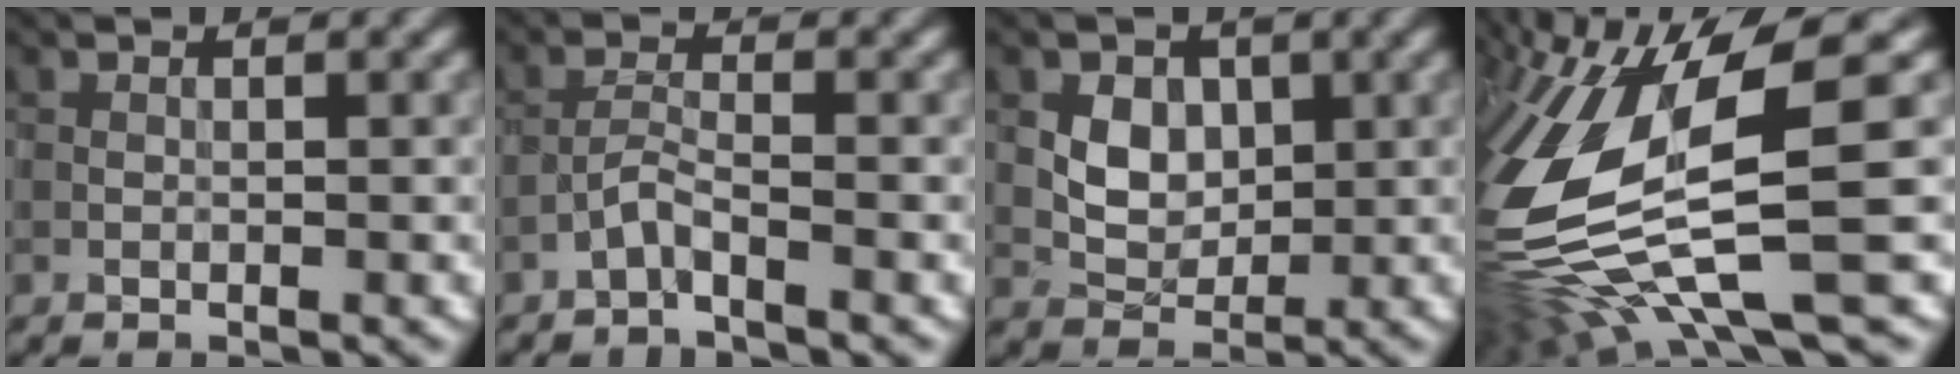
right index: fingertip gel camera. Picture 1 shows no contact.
{"total": 1.6, "force": [-1.3, 0.0, 0.8], "torque": [-0.017, 0.010, -0.034]}
{"total": 2.9, "force": [0.9, 2.4, 1.5], "torque": [-0.024, 0.000, 0.015]}
{"total": 14.0, "force": [-2.0, 4.2, 13.2], "torque": [-0.295, -0.024, -0.014]}